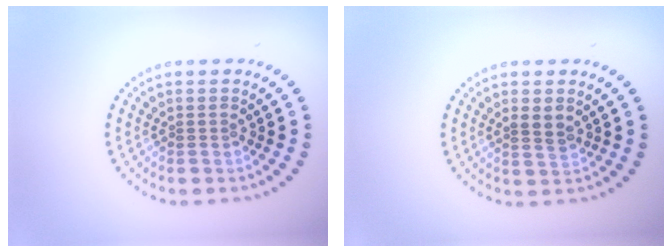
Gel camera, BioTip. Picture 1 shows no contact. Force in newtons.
{"total": 1.6, "press": 1.5, "slide": 0.6}